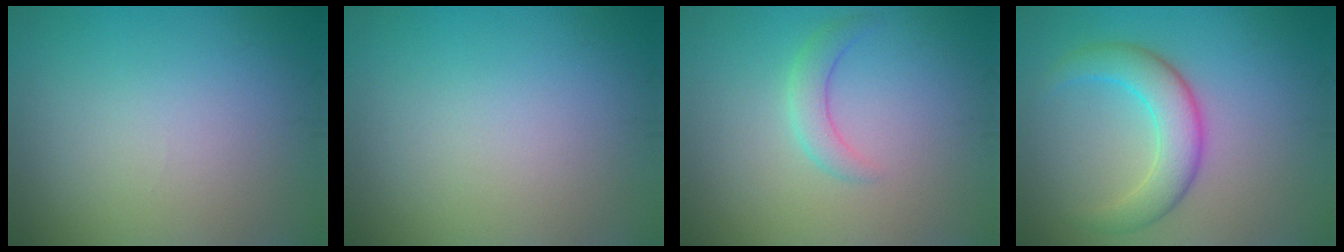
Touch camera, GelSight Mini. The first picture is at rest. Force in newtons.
{"total": 0.0}
{"total": 2.1, "press": 2.1, "slide": 0.1}
{"total": 4.9, "press": 4.9, "slide": 0.4}